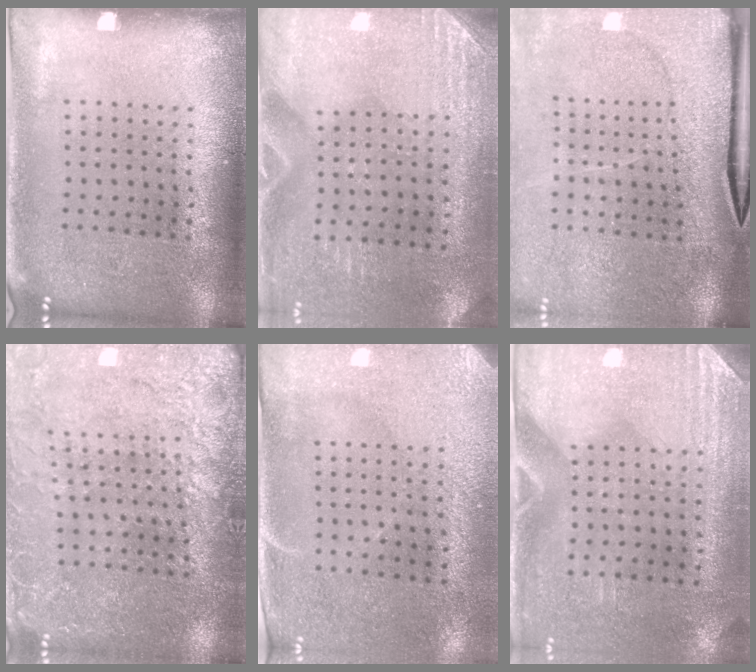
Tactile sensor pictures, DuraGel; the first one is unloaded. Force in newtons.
{"total": 2.8, "press": 2.6, "slide": 1.2}
{"total": 3.8, "press": 3.1, "slide": 2.3}
{"total": 2.8, "press": 2.8, "slide": 0.1}
{"total": 2.9, "press": 2.5, "slide": 1.6}
{"total": 2.9, "press": 2.5, "slide": 1.4}